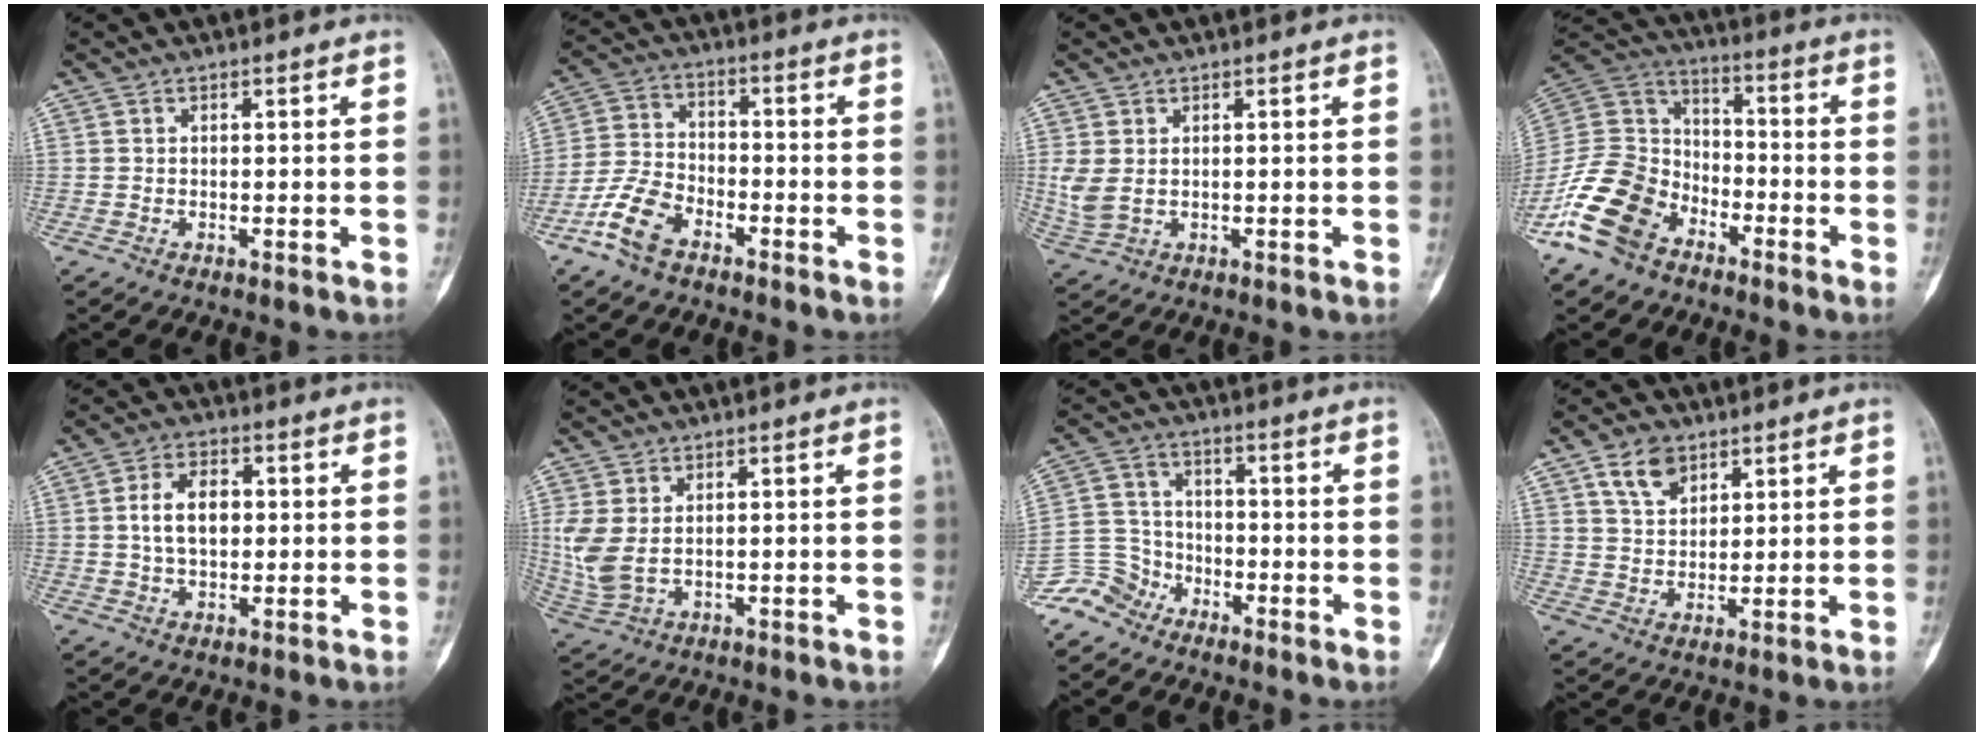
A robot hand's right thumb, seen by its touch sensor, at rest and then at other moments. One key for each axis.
{"total": 8.9, "fx": -5.5, "fy": 4.9, "fz": 5.1, "tx": -0.107, "ty": 0.025, "tz": -0.113}
{"total": 4.1, "fx": 0.5, "fy": 2.4, "fz": 3.3, "tx": -0.089, "ty": 0.002, "tz": 0.019}
{"total": 15.3, "fx": -9.2, "fy": 10.0, "fz": 6.9, "tx": -0.126, "ty": 0.067, "tz": -0.185}
{"total": 7.5, "fx": 0.7, "fy": 4.7, "fz": 5.8, "tx": -0.090, "ty": 0.008, "tz": 0.012}
{"total": 6.6, "fx": 1.1, "fy": 3.7, "fz": 5.4, "tx": -0.139, "ty": -0.001, "tz": 0.037}
{"total": 7.2, "fx": -5.6, "fy": 4.5, "fz": 0.3, "tx": 0.015, "ty": 0.040, "tz": -0.125}
{"total": 6.6, "fx": 3.9, "fy": 4.1, "fz": 3.4, "tx": -0.043, "ty": -0.022, "tz": 0.074}